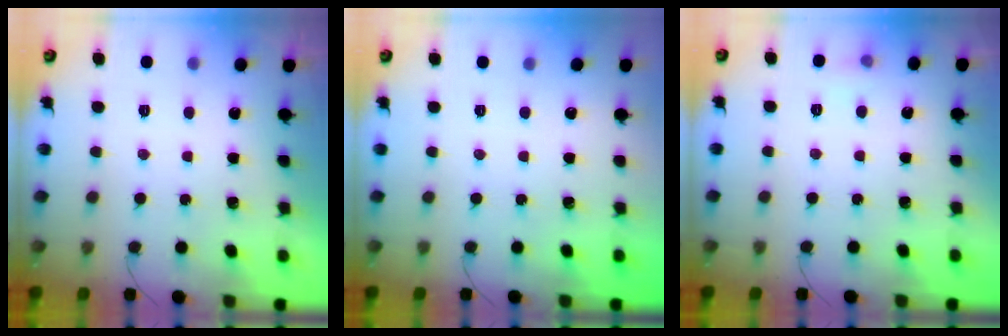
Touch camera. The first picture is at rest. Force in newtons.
{"total": 0.0}
{"total": 4.8, "press": 4.3, "slide": 2.1}